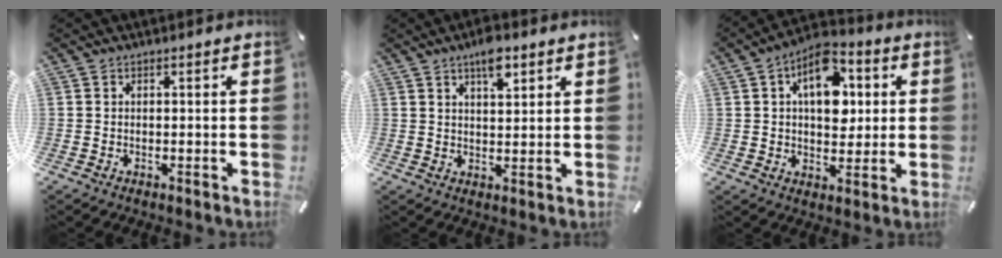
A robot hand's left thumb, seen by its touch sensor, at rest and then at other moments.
{"total": 6.2, "force": [3.9, 2.5, 4.0], "torque": [-0.056, -0.014, 0.064]}
{"total": 13.0, "force": [3.6, 8.5, 9.1], "torque": [-0.124, -0.006, 0.062]}